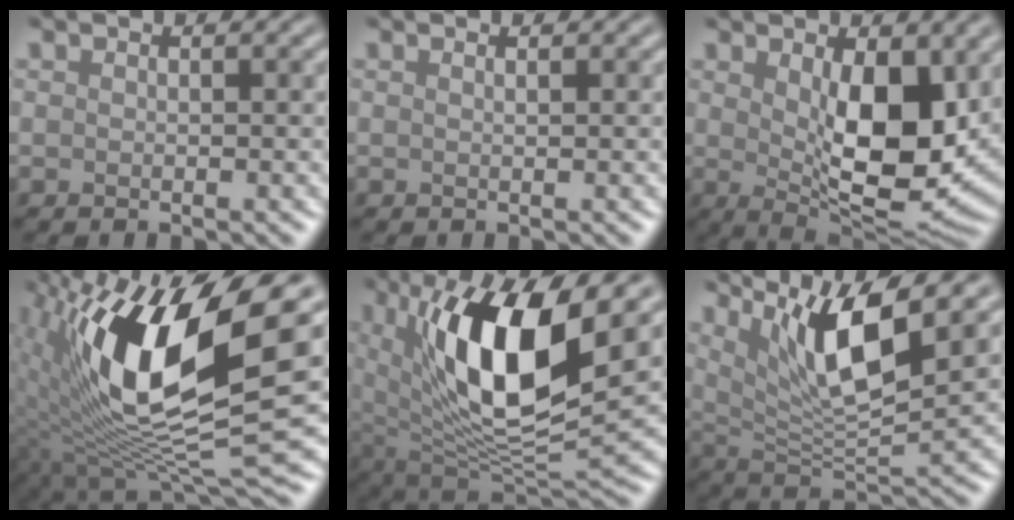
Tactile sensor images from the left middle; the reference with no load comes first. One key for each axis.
{"total": 0.8, "fx": 0.4, "fy": 0.3, "fz": 0.6, "tx": -0.005, "ty": 0.001, "tz": 0.001}
{"total": 9.5, "fx": 1.4, "fy": 4.1, "fz": 8.4, "tx": -0.129, "ty": -0.010, "tz": 0.030}
{"total": 15.1, "fx": 3.0, "fy": 5.2, "fz": 13.9, "tx": -0.256, "ty": -0.010, "tz": 0.045}
{"total": 12.3, "fx": 3.7, "fy": 4.4, "fz": 10.8, "tx": -0.189, "ty": -0.012, "tz": 0.070}
{"total": 8.9, "fx": 4.2, "fy": 2.3, "fz": 7.5, "tx": -0.130, "ty": -0.010, "tz": 0.077}